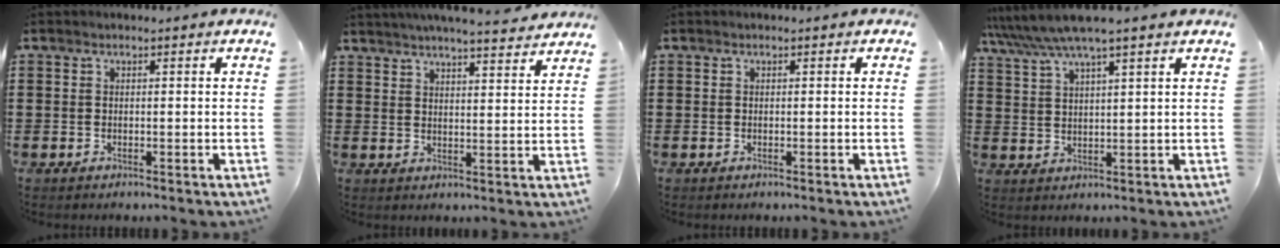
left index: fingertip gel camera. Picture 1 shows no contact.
{"total": 4.8, "force": [4.6, -0.3, 1.2], "torque": [-0.041, -0.022, 0.081]}
{"total": 0.0}
{"total": 5.8, "force": [4.7, 0.1, 3.3], "torque": [-0.077, -0.014, 0.083]}